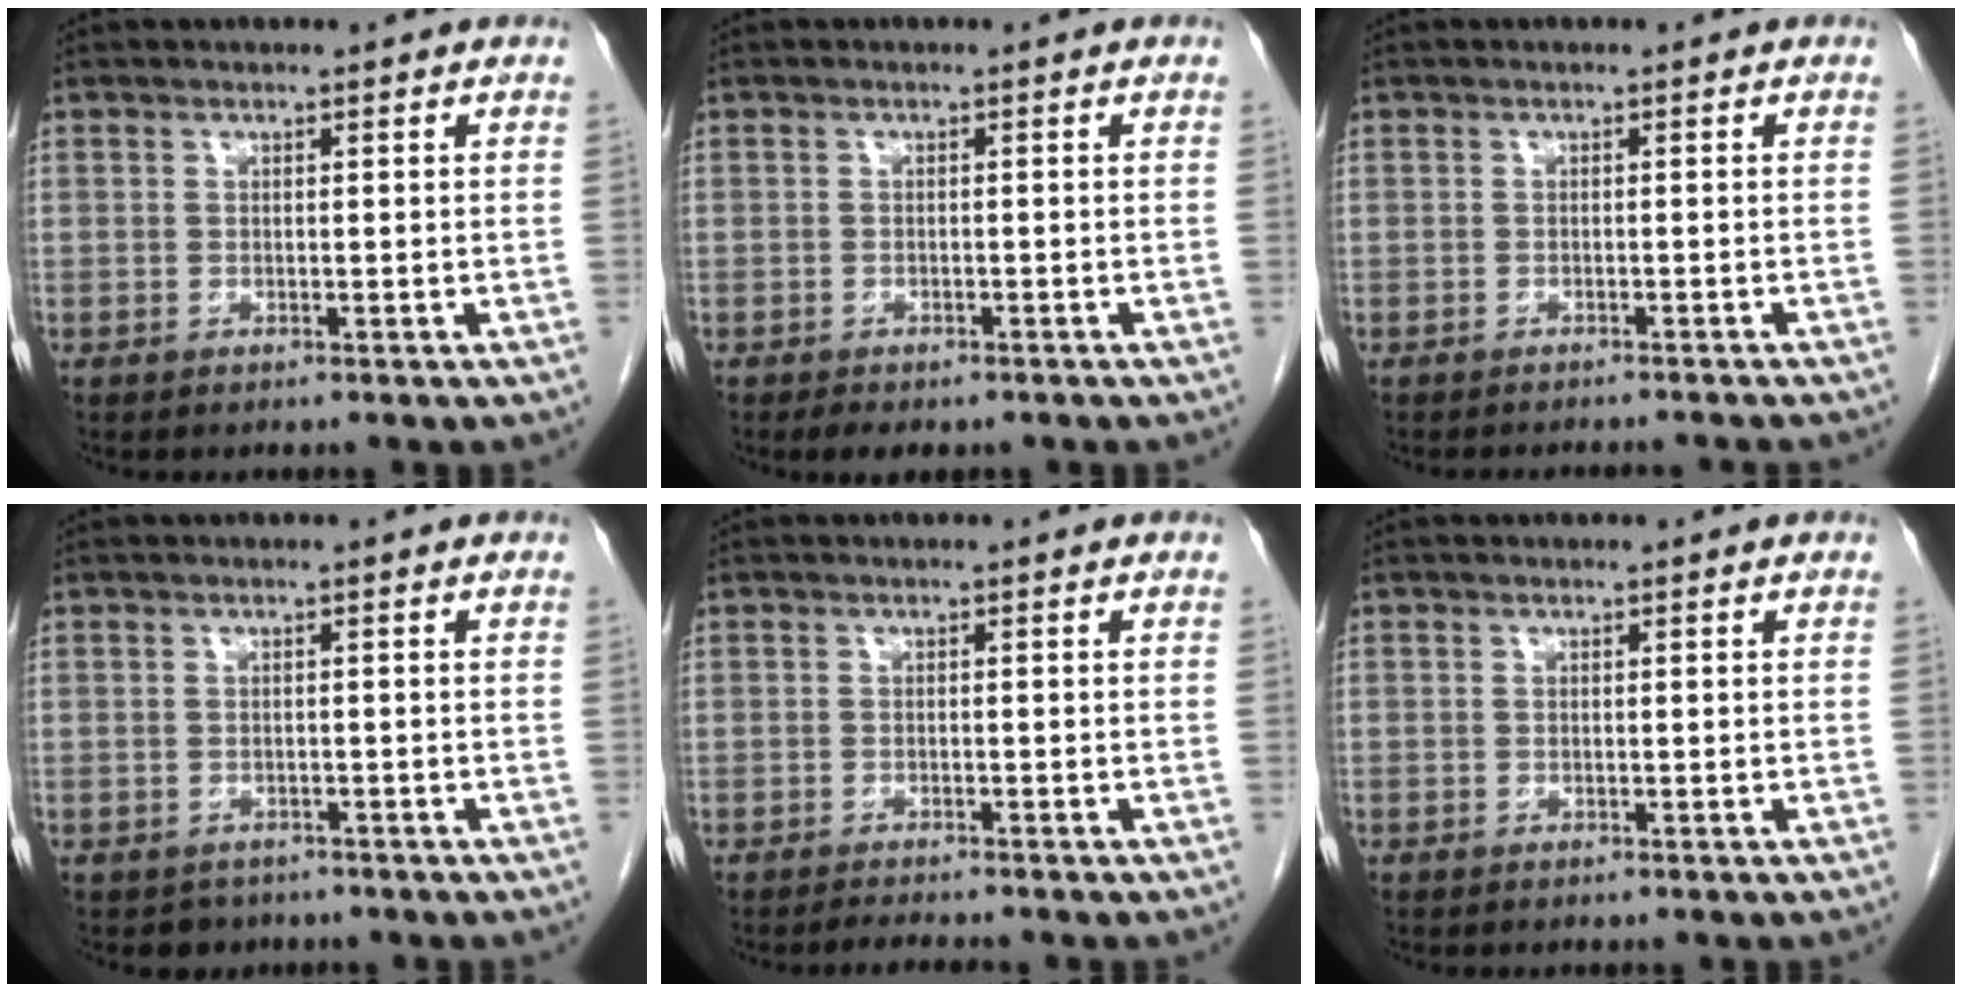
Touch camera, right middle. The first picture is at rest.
{"total": 3.7, "force": [-2.9, 1.5, 1.8], "torque": [-0.028, -0.007, -0.035]}
{"total": 7.9, "force": [-7.4, 0.7, 2.6], "torque": [-0.026, -0.011, -0.081]}
{"total": 2.5, "force": [-2.0, 1.5, 0.0], "torque": [-0.013, 0.001, -0.031]}
{"total": 2.5, "force": [-2.3, -0.2, 0.8], "torque": [-0.017, -0.010, -0.035]}
{"total": 0.0}